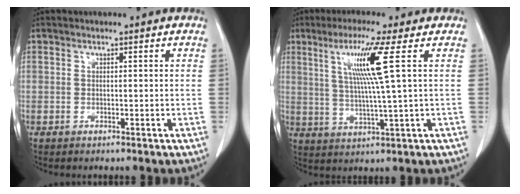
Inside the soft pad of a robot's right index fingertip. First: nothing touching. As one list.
[{"total": 8.9, "force": [3.0, -1.8, 8.2], "torque": [-0.153, 0.000, 0.061]}]